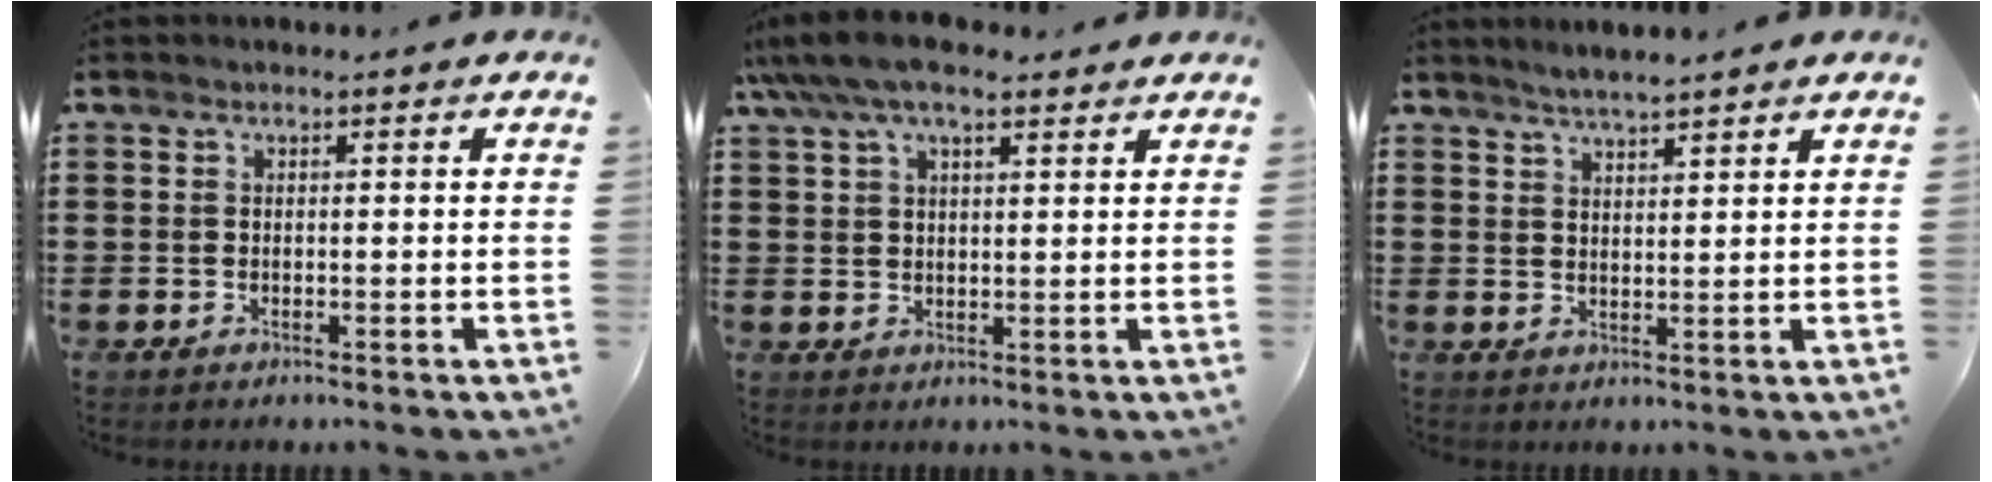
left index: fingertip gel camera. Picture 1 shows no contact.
{"total": 7.4, "force": [5.5, 2.4, 4.4], "torque": [-0.098, -0.001, 0.101]}
{"total": 2.6, "force": [2.5, -0.3, 0.6], "torque": [-0.018, -0.005, 0.046]}